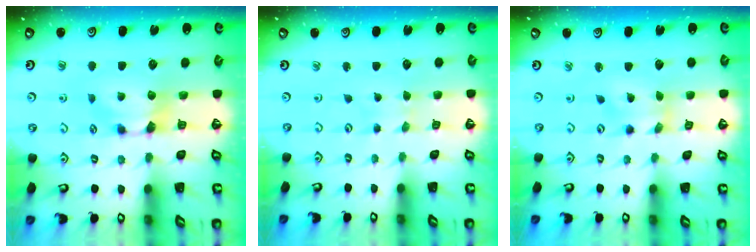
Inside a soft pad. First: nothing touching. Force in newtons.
{"total": 4.1, "press": 4.1, "slide": 0.1}
{"total": 1.5, "press": 1.0, "slide": 1.1}